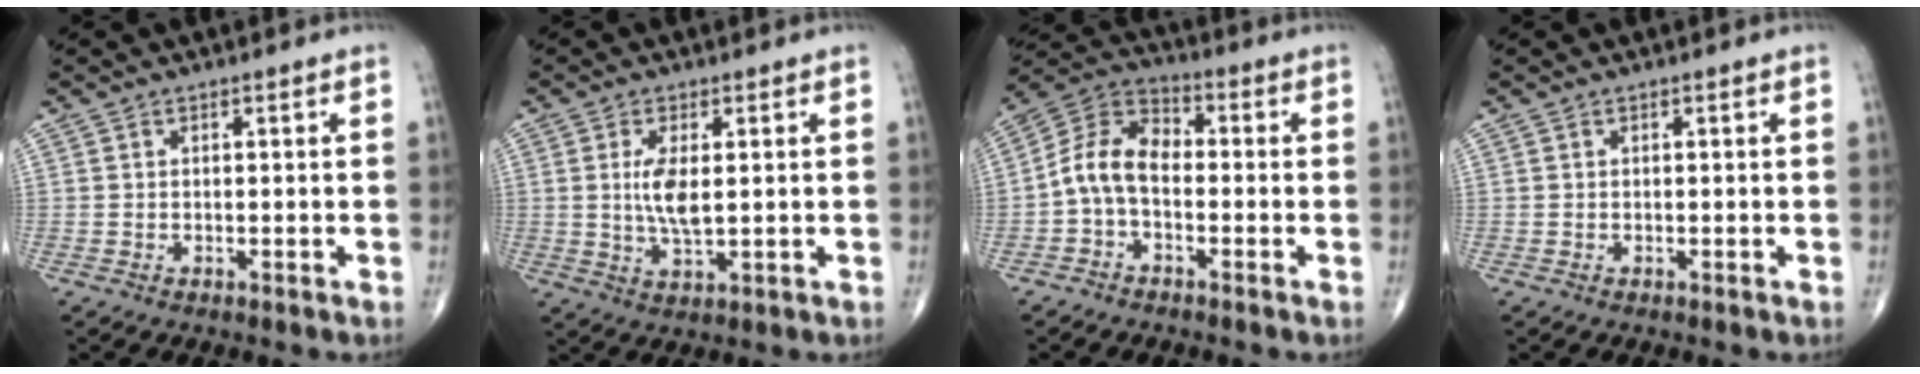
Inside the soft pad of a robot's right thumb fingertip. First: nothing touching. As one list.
[{"total": 6.0, "force": [0.8, 2.2, 5.5], "torque": [-0.111, -0.014, 0.019]}, {"total": 9.1, "force": [-1.6, 5.8, 6.9], "torque": [-0.120, 0.036, -0.046]}, {"total": 0.0}]